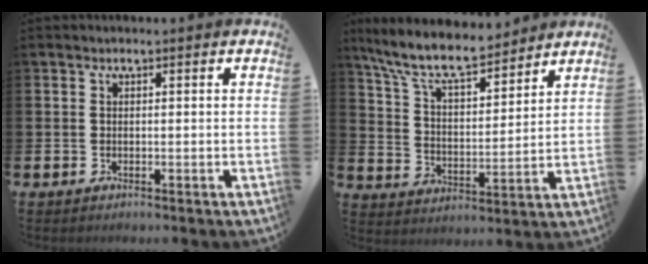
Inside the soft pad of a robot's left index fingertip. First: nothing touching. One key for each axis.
{"total": 10.0, "fx": 8.9, "fy": 2.4, "fz": 3.9, "tx": -0.117, "ty": -0.049, "tz": 0.160}